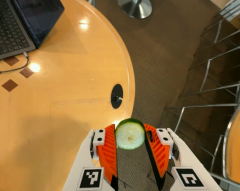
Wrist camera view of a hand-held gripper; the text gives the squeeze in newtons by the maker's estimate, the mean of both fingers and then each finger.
{"total": 8.9, "left": 8.9, "right": 8.9}